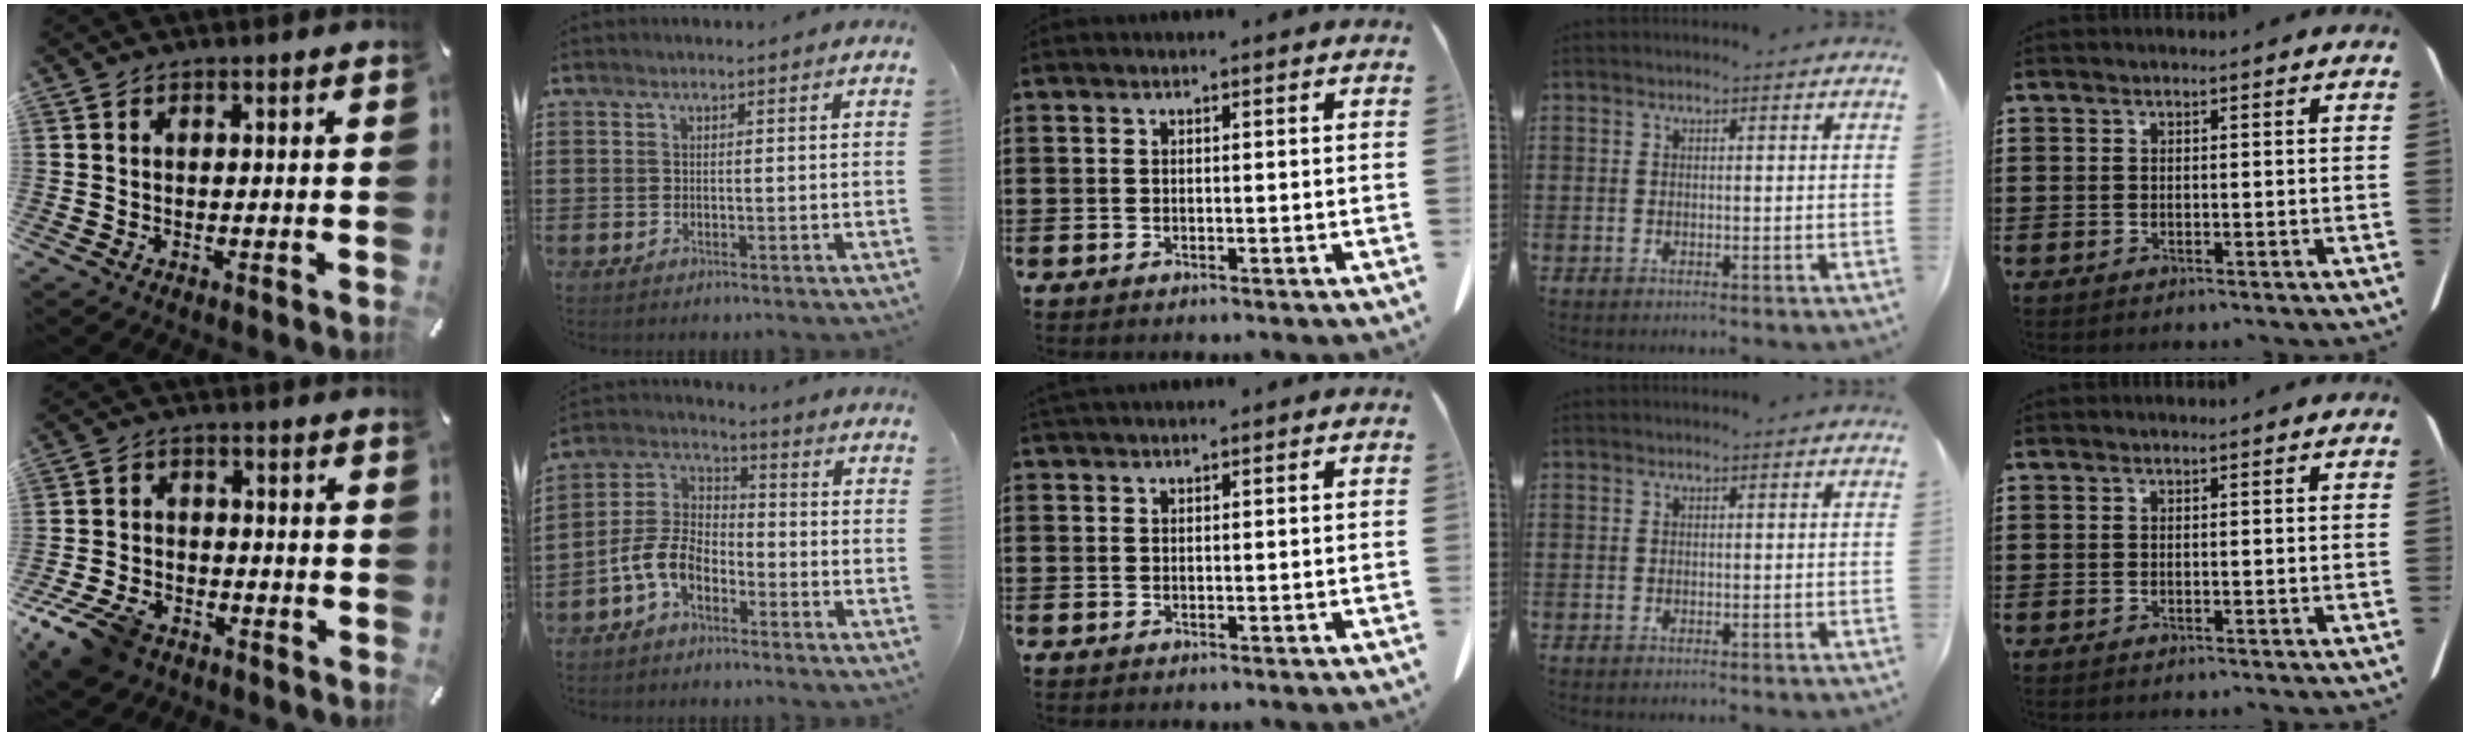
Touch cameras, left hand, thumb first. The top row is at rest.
{"thumb": {"total": 9.8, "force": [-6.4, 5.9, 4.5], "torque": [-0.100, 0.030, -0.119]}, "index": {"total": 7.3, "force": [-4.5, 3.9, 4.4], "torque": [-0.120, 0.000, -0.096]}, "middle": {"total": 0.7, "force": [0.7, 0.0, 0.2], "torque": [-0.005, -0.001, 0.014]}}